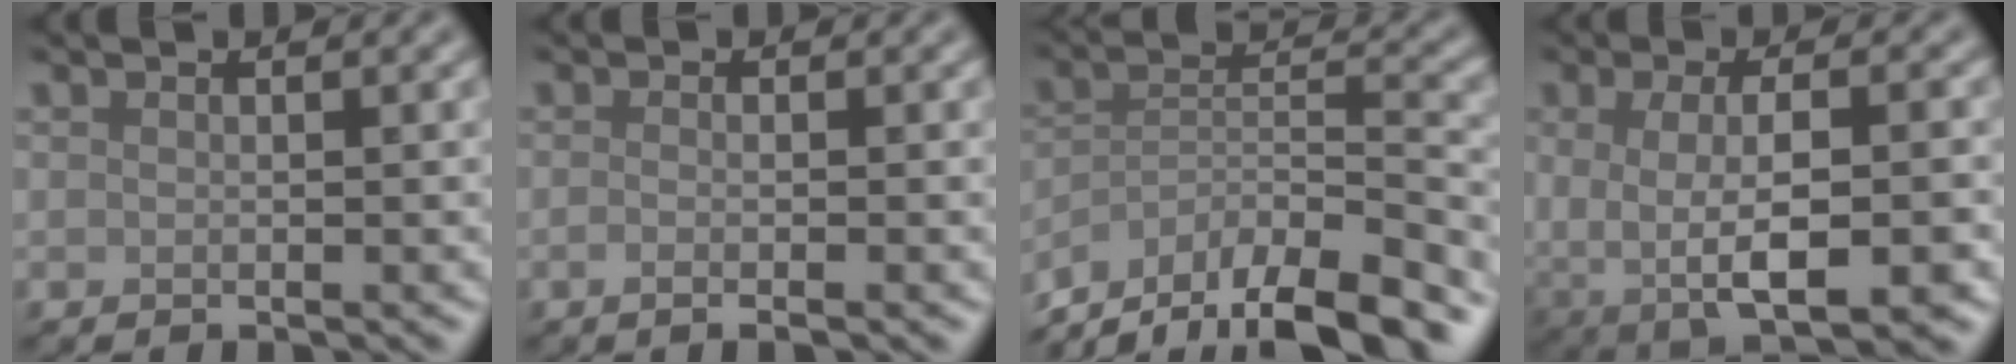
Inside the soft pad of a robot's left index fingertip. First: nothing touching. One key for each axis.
{"total": 1.6, "fx": -0.5, "fy": 0.5, "fz": 1.5, "tx": -0.020, "ty": -0.004, "tz": -0.012}
{"total": 14.0, "fx": -11.6, "fy": 4.4, "fz": 6.6, "tx": -0.122, "ty": -0.009, "tz": -0.176}
{"total": 7.6, "fx": -1.1, "fy": 3.6, "fz": 6.7, "tx": -0.107, "ty": -0.023, "tz": 0.001}